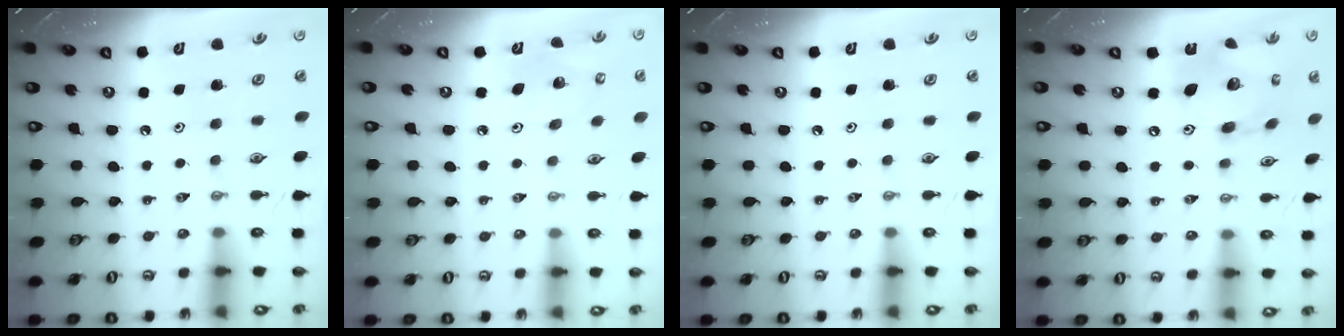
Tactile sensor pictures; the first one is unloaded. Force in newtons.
{"total": 6.5, "press": 6.3, "slide": 1.8}
{"total": 0.0}
{"total": 16.8, "press": 16.7, "slide": 1.8}